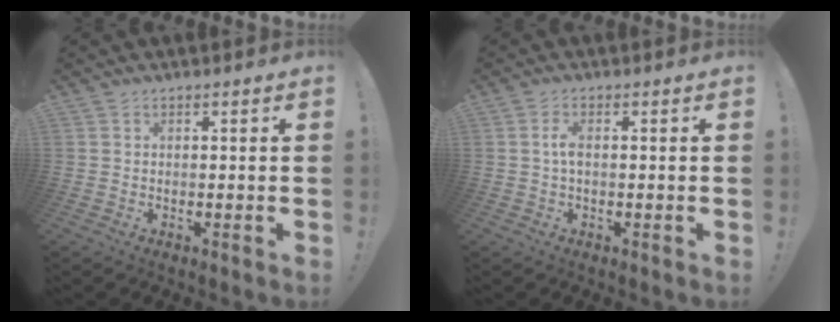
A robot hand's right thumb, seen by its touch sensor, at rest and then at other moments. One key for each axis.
{"total": 3.1, "fx": 0.0, "fy": 1.2, "fz": 2.8, "tx": -0.068, "ty": 0.006, "tz": -0.002}